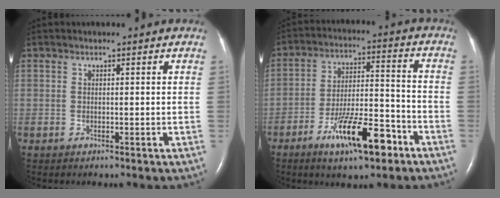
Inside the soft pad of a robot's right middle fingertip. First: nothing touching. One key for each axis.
{"total": 12.2, "fx": -7.0, "fy": 2.6, "fz": 9.6, "tx": -0.167, "ty": 0.000, "tz": -0.114}